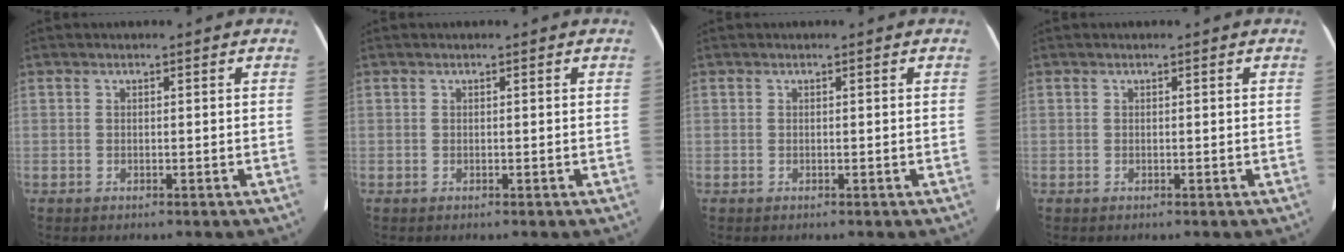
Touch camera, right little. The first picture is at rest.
{"total": 0.0}
{"total": 0.0}
{"total": 0.0}